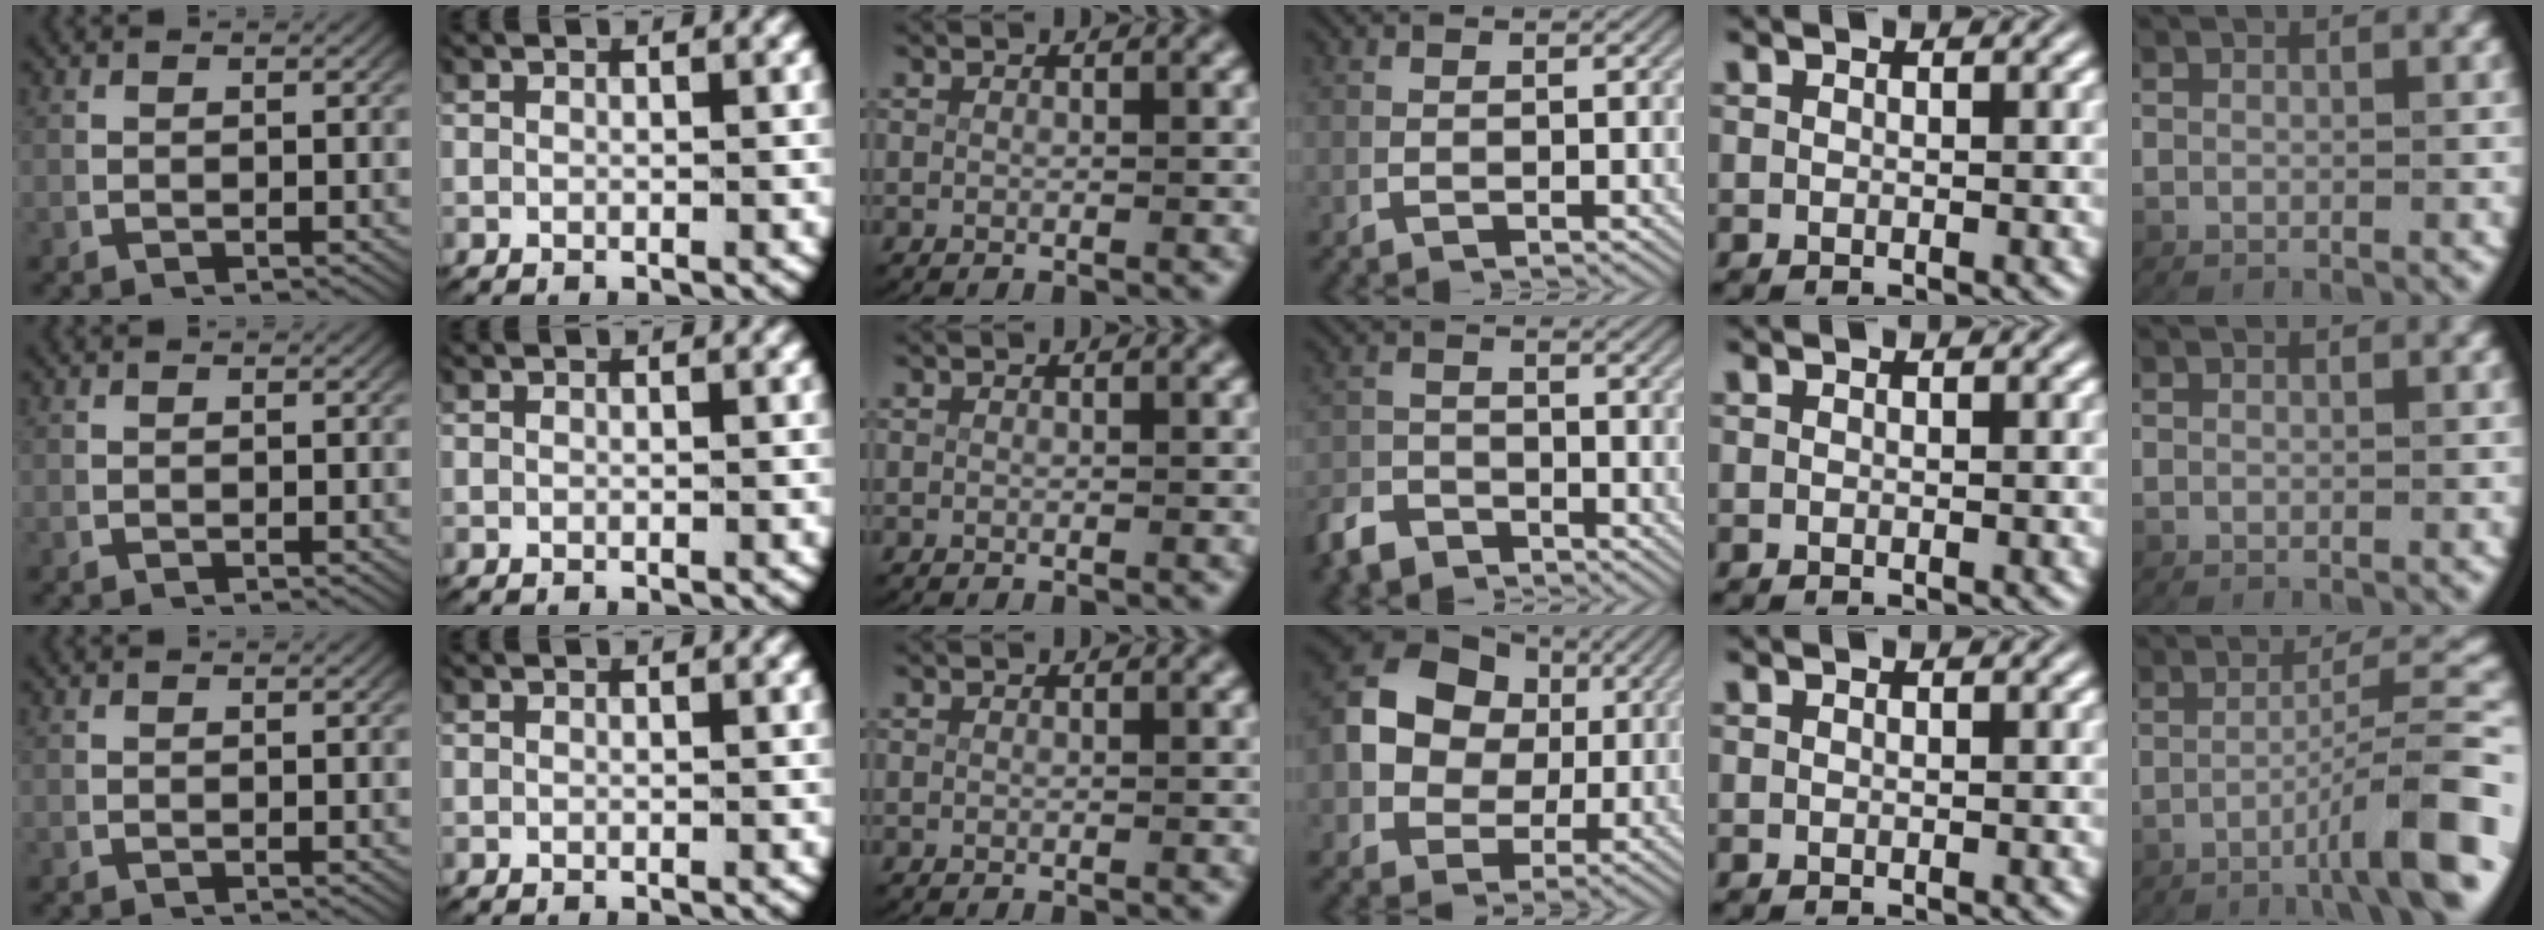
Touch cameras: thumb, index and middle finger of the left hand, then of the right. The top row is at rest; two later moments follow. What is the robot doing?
{"motion": "lift_and_place", "object": "paper towel"}